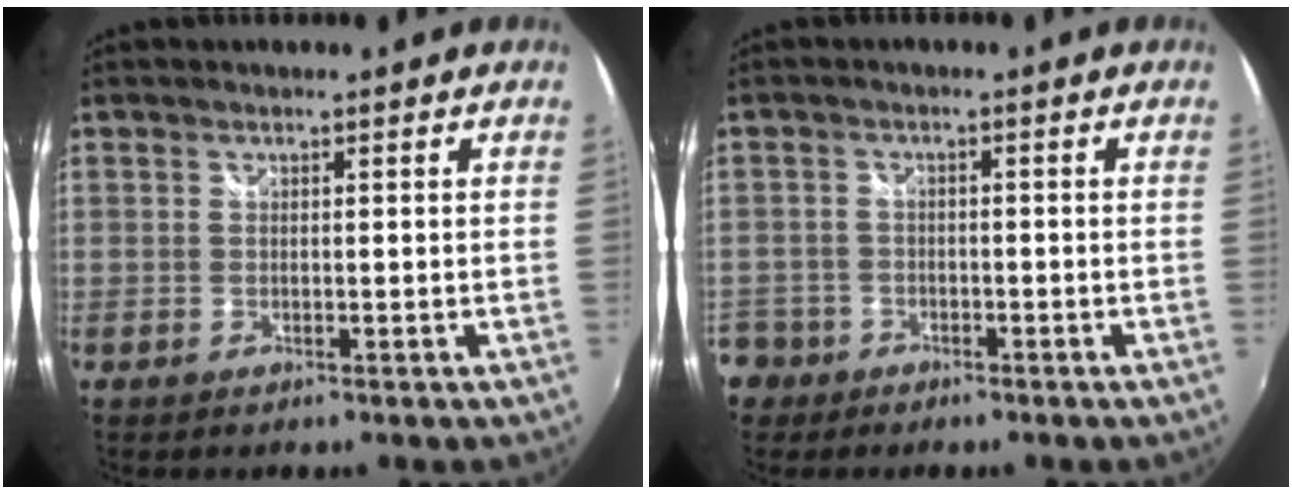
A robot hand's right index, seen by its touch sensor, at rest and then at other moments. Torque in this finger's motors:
{"motor_torque": [-1.17, -0.76, -1.05, -0.21]}